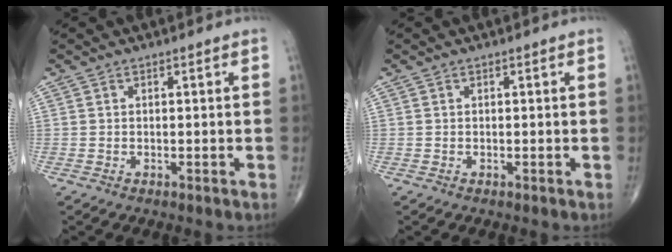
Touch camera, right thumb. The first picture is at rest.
{"total": 0.0}